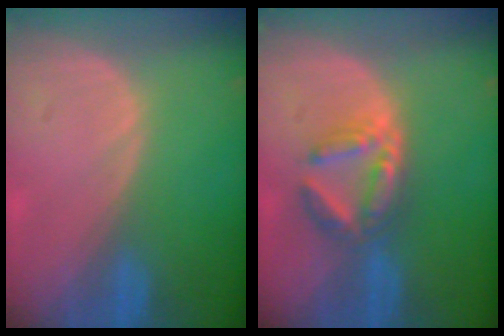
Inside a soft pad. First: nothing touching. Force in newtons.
{"total": 6.0, "press": 5.7, "slide": 1.8}